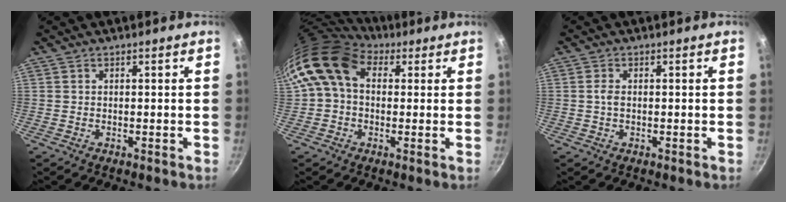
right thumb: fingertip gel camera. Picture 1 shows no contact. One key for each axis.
{"total": 12.0, "fx": 2.9, "fy": 8.8, "fz": 7.6, "tx": -0.125, "ty": 0.015, "tz": 0.030}
{"total": 1.5, "fx": -0.1, "fy": 0.9, "fz": 1.2, "tx": -0.024, "ty": 0.002, "tz": -0.003}